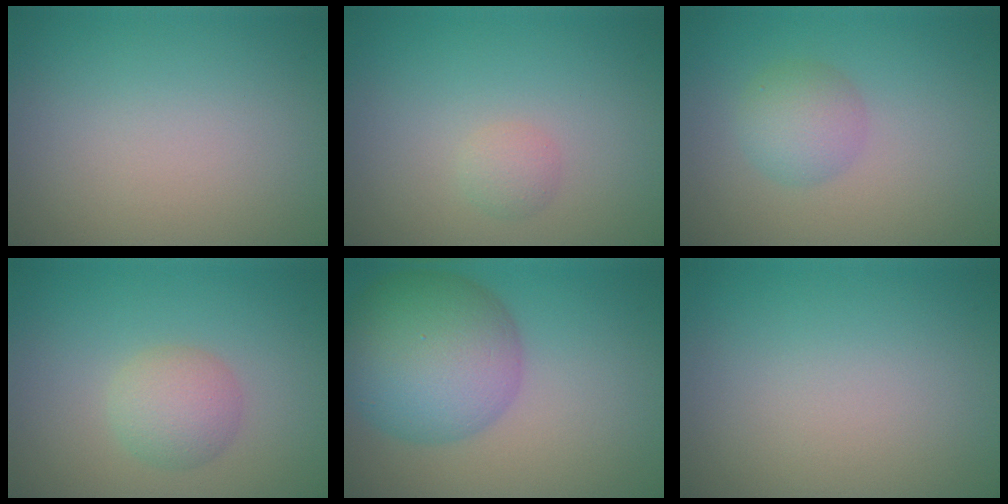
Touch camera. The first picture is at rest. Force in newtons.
{"total": 1.1, "press": 1.1, "slide": 0.1}
{"total": 2.7, "press": 2.7, "slide": 0.1}
{"total": 2.7, "press": 2.7, "slide": 0.1}
{"total": 9.6, "press": 9.6, "slide": 0.3}
{"total": 0.0}